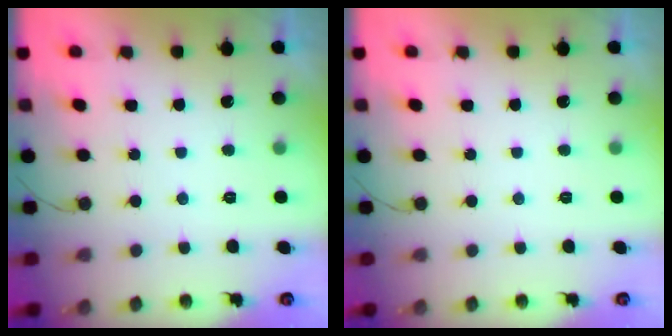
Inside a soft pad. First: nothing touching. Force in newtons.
{"total": 0.0}